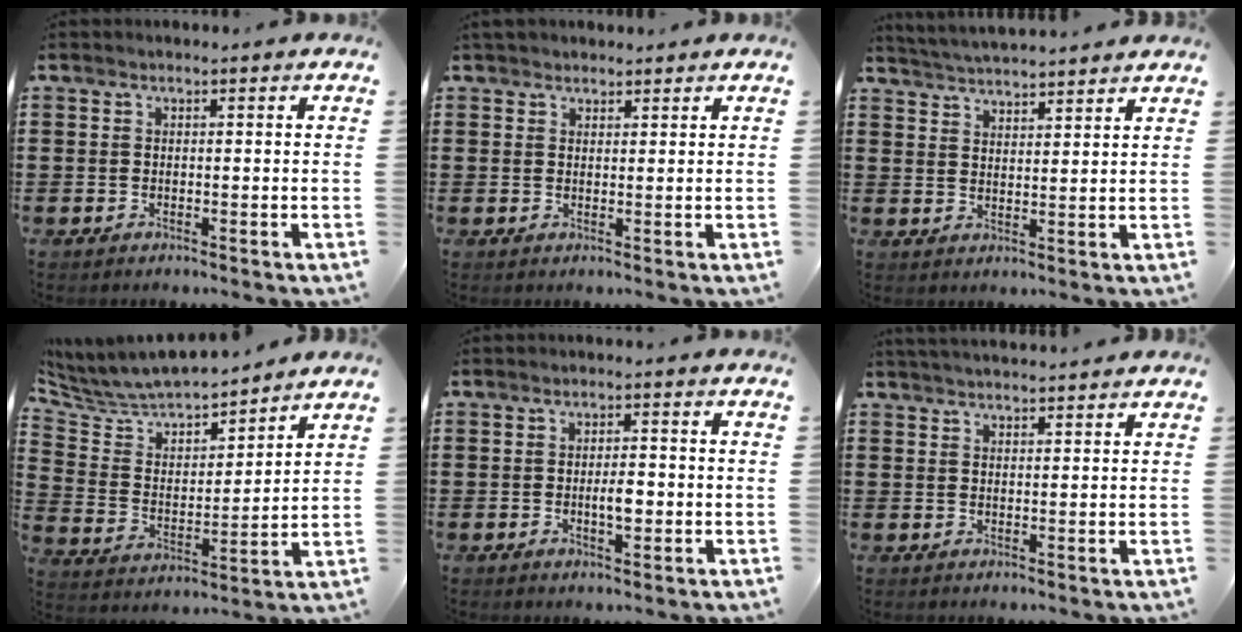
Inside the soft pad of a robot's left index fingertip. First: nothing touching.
{"total": 1.7, "force": [1.6, 0.7, 0.1], "torque": [-0.005, 0.004, 0.032]}
{"total": 3.6, "force": [3.6, -0.5, 0.0], "torque": [-0.012, -0.016, 0.064]}
{"total": 6.6, "force": [6.3, 1.7, 1.2], "torque": [-0.061, -0.050, 0.104]}
{"total": 3.3, "force": [-0.3, 1.3, 3.0], "torque": [-0.048, -0.001, -0.008]}
{"total": 2.2, "force": [2.2, -0.1, 0.3], "torque": [-0.011, -0.001, 0.043]}